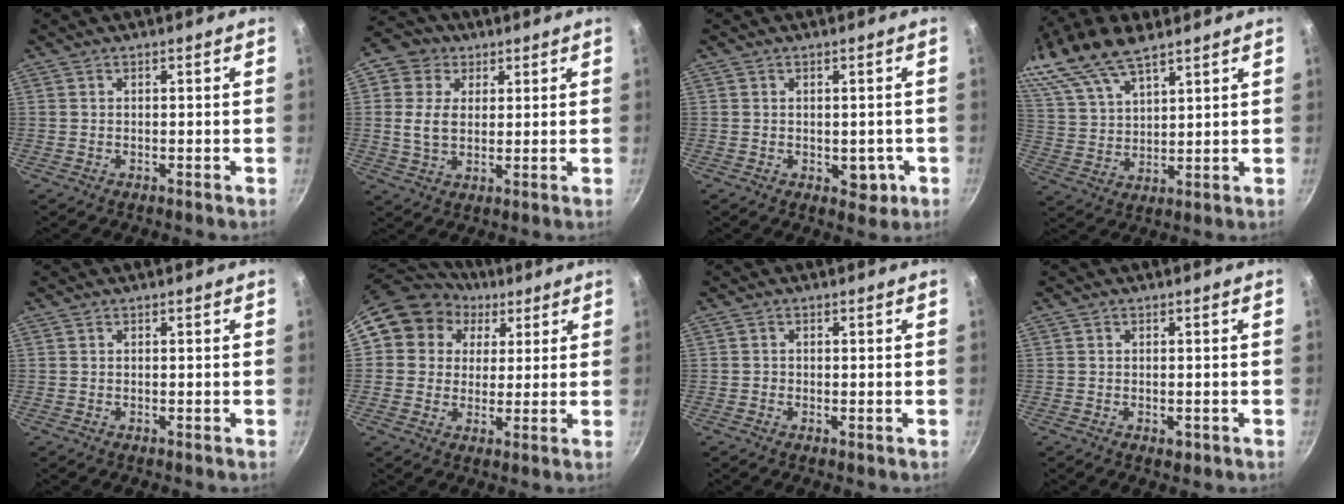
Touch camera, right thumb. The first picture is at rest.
{"total": 8.7, "force": [2.2, 6.9, 4.9], "torque": [-0.064, 0.003, 0.030]}
{"total": 4.0, "force": [-0.9, 2.8, 2.8], "torque": [-0.010, 0.004, -0.008]}
{"total": 16.0, "force": [11.1, 6.5, 9.4], "torque": [-0.185, -0.009, 0.223]}
{"total": 0.0}
{"total": 12.4, "force": [5.1, 10.6, 4.0], "torque": [-0.041, 0.005, 0.072]}
{"total": 0.7, "force": [-0.2, 0.5, 0.4], "torque": [-0.007, 0.001, -0.005]}
{"total": 1.8, "force": [-0.6, 1.1, 1.3], "torque": [-0.016, 0.000, -0.009]}